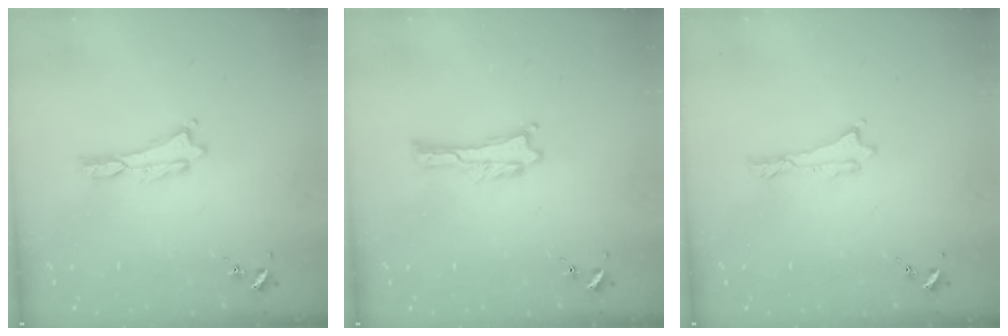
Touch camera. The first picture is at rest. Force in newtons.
{"total": 0.0}
{"total": 0.0}